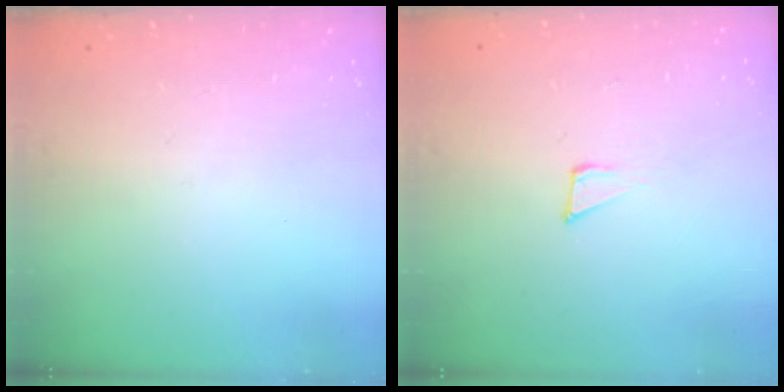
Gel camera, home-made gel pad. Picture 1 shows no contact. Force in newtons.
{"total": 5.5, "press": 5.4, "slide": 0.8}